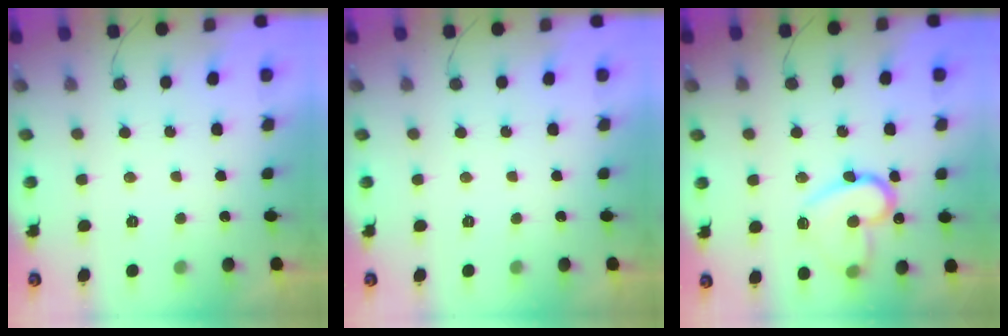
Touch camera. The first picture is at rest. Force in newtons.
{"total": 0.0}
{"total": 15.0, "press": 14.9, "slide": 1.4}